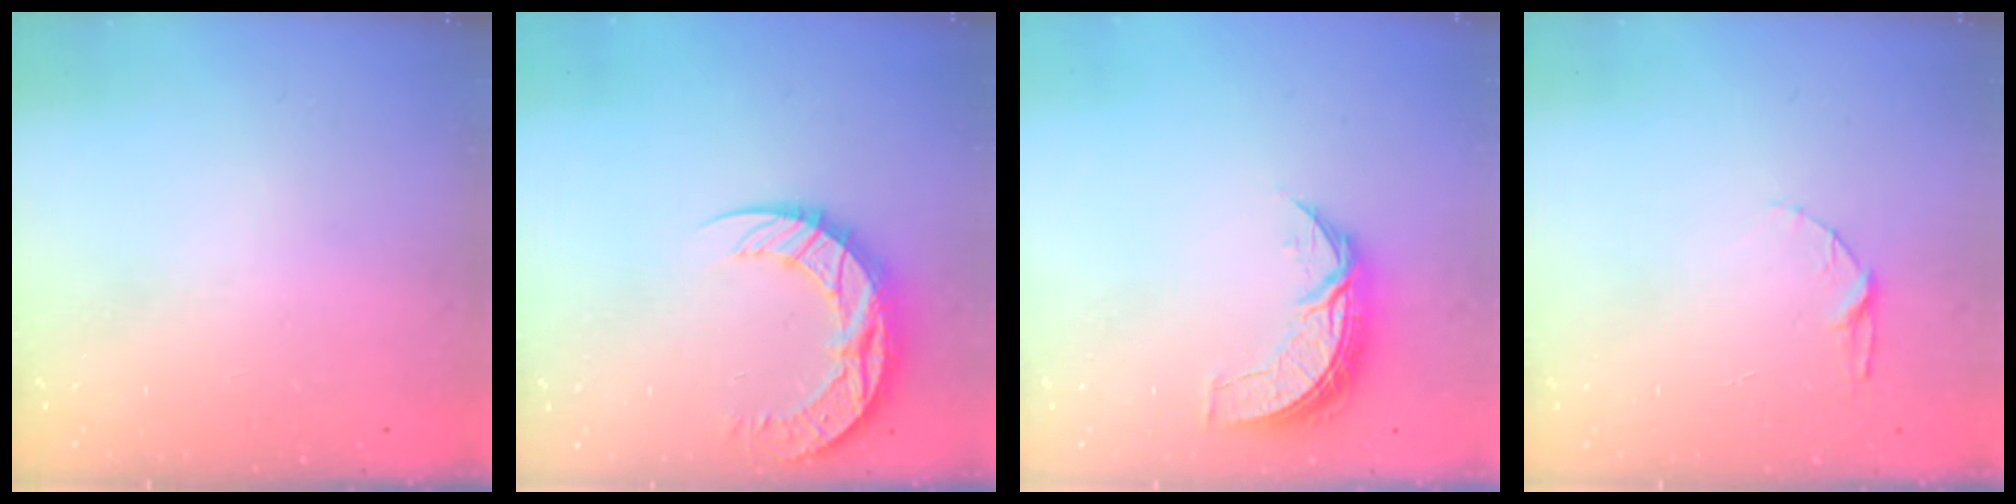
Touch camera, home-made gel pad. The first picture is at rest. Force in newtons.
{"total": 11.6, "press": 11.6, "slide": 0.9}
{"total": 7.3, "press": 7.3, "slide": 0.5}
{"total": 5.2, "press": 5.2, "slide": 0.6}